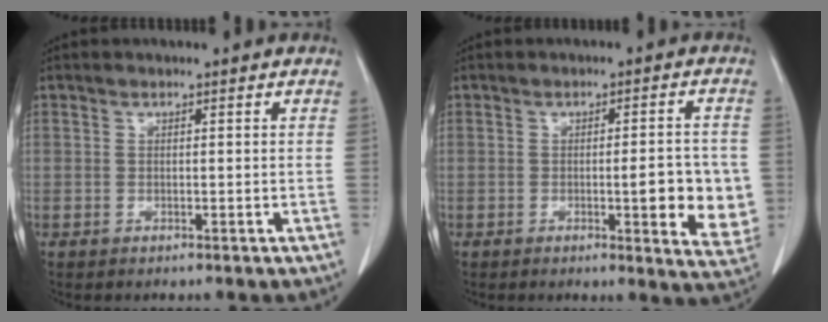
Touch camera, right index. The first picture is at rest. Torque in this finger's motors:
{"motor_torque": [0.31, 0.11, 0.16, 0.05]}